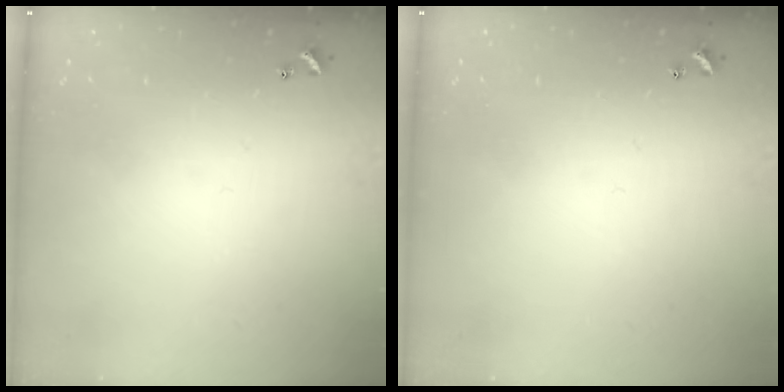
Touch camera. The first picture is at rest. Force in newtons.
{"total": 0.0}